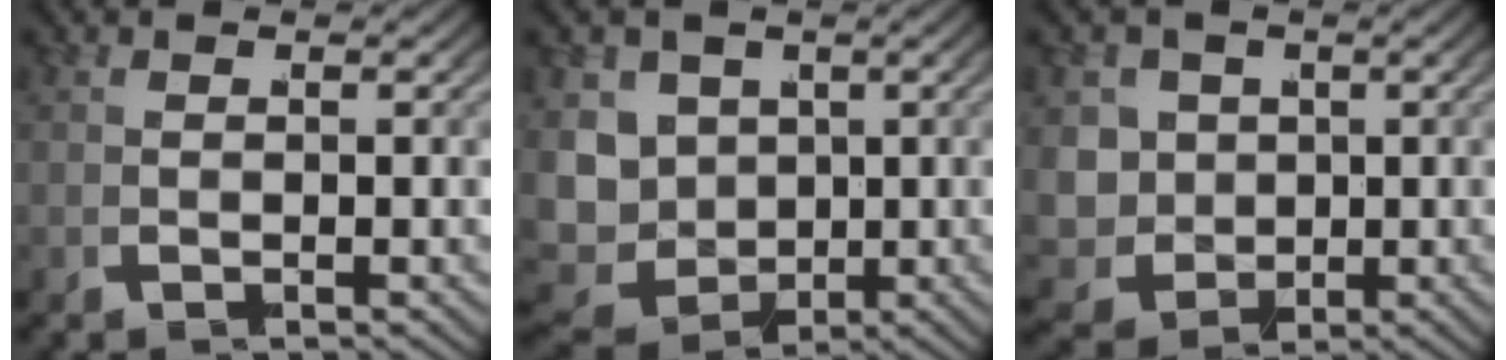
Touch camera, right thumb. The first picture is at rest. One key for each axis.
{"total": 11.3, "fx": -2.3, "fy": 9.7, "fz": 5.5, "tx": -0.145, "ty": -0.058, "tz": -0.033}
{"total": 9.4, "fx": -1.6, "fy": 8.1, "fz": 4.6, "tx": -0.124, "ty": -0.057, "tz": -0.018}